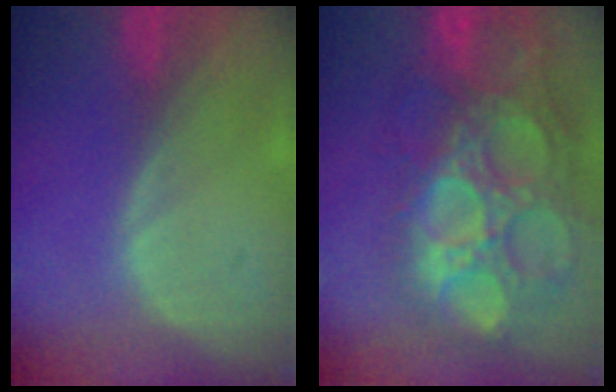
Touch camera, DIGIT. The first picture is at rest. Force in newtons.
{"total": 15.7, "press": 13.0, "slide": 8.9}